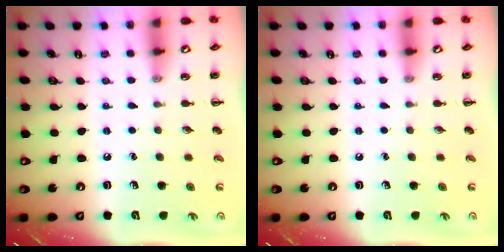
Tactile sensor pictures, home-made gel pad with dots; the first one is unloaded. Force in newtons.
{"total": 0.0}